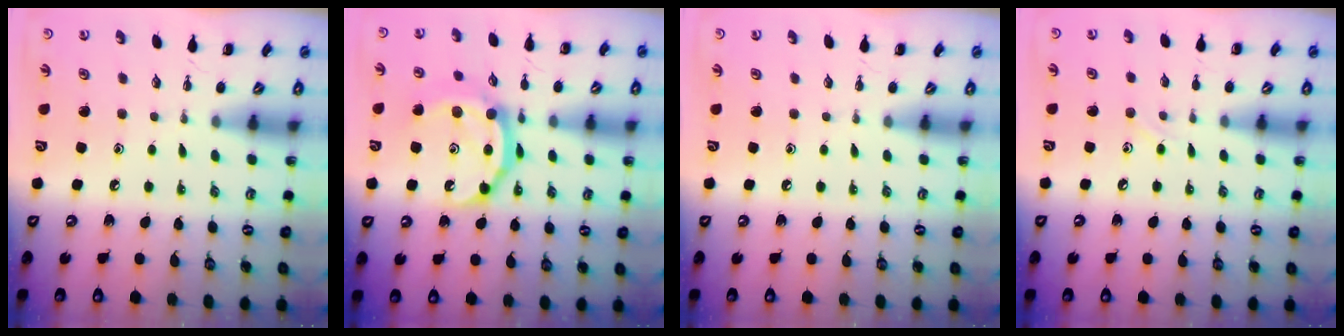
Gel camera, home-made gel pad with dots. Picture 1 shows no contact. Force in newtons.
{"total": 12.4, "press": 12.4, "slide": 0.8}
{"total": 0.0}
{"total": 4.6, "press": 4.3, "slide": 1.5}